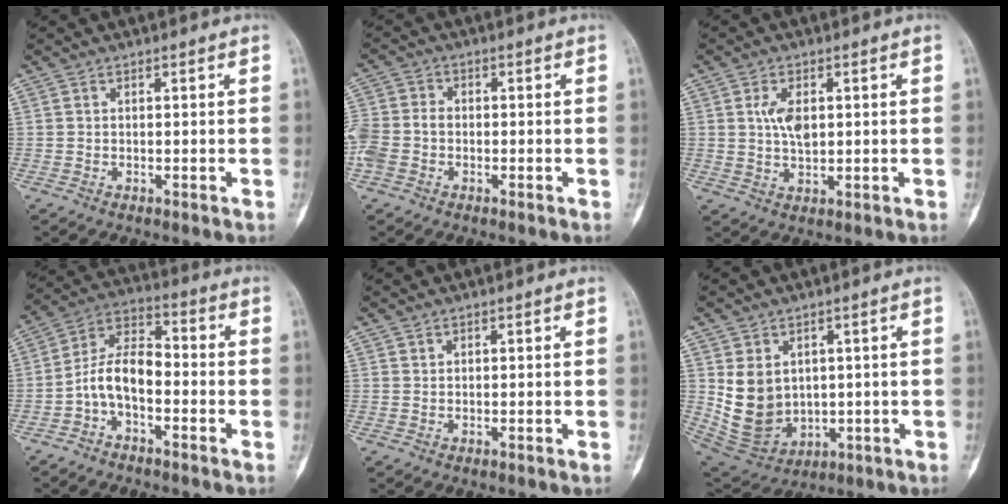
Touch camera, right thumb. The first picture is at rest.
{"total": 7.1, "force": [-2.1, 5.4, 4.0], "torque": [-0.098, 0.018, -0.043]}
{"total": 5.1, "force": [1.0, 2.9, 4.1], "torque": [-0.069, -0.005, 0.020]}
{"total": 8.9, "force": [-2.8, 4.8, 6.9], "torque": [-0.124, 0.048, -0.063]}
{"total": 0.6, "force": [0.5, 0.3, 0.0], "torque": [0.005, -0.003, 0.006]}
{"total": 10.8, "force": [1.5, 8.6, 6.3], "torque": [-0.091, -0.014, 0.061]}